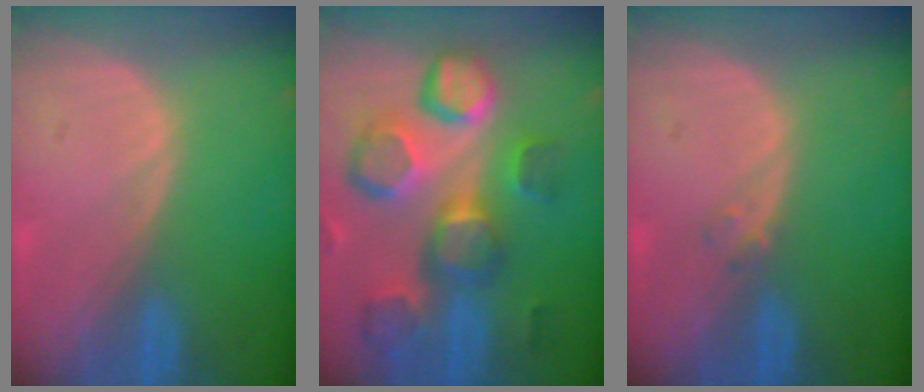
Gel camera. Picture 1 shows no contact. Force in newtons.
{"total": 12.8, "press": 11.2, "slide": 6.2}
{"total": 1.0, "press": 1.0, "slide": 0.2}